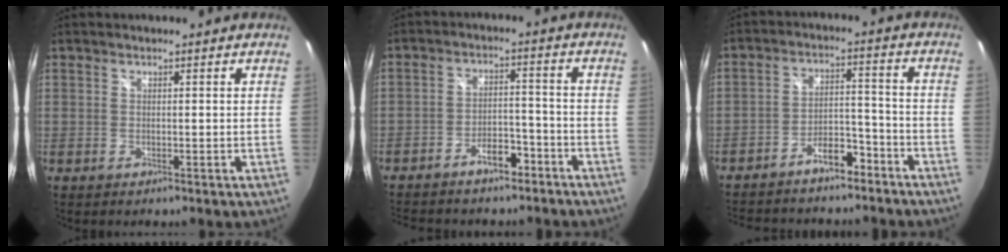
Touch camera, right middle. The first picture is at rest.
{"total": 9.3, "force": [-7.4, 4.0, 4.0], "torque": [-0.087, 0.025, -0.105]}
{"total": 12.2, "force": [-10.0, 4.8, 5.0], "torque": [-0.106, 0.040, -0.143]}